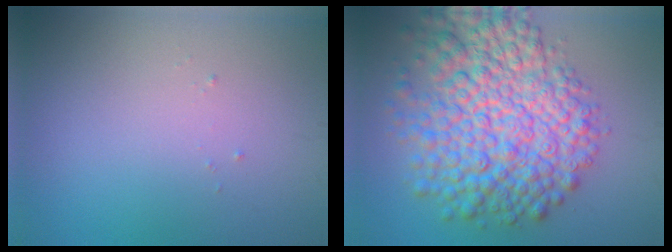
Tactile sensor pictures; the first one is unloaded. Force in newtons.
{"total": 10.8, "press": 10.8, "slide": 0.2}